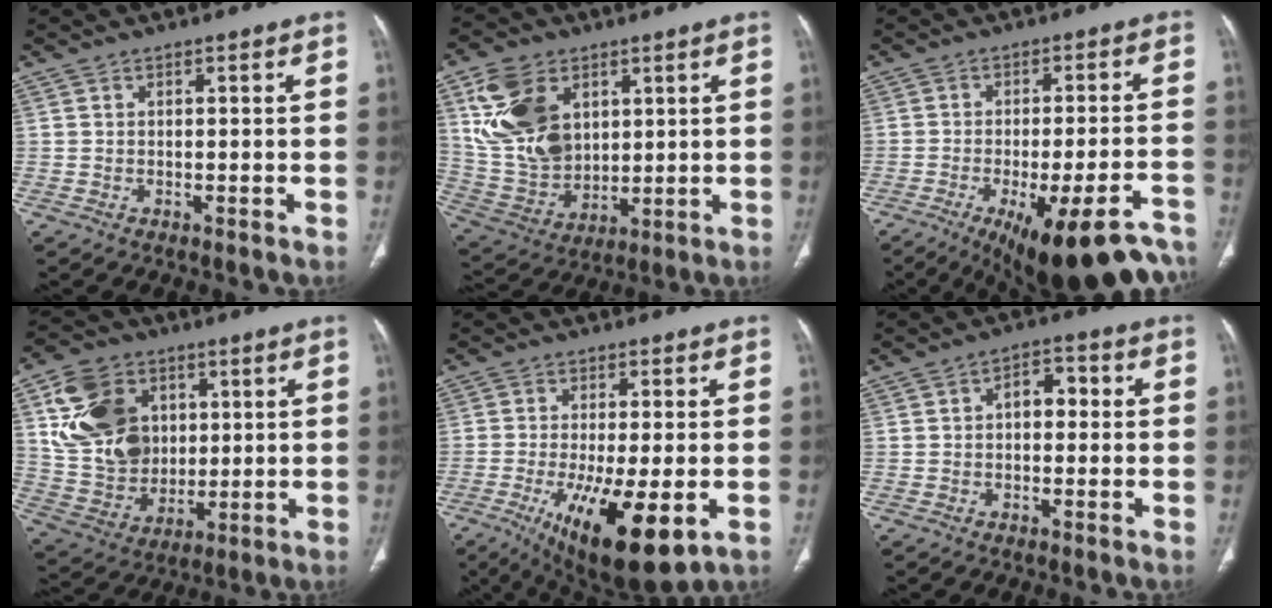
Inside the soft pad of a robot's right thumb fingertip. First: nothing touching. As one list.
[{"total": 16.6, "force": [5.9, 11.6, 10.4], "torque": [-0.176, -0.018, 0.131]}, {"total": 21.1, "force": [-15.4, 5.2, 13.5], "torque": [-0.133, 0.043, -0.205]}, {"total": 18.0, "force": [4.9, 14.1, 10.1], "torque": [-0.160, -0.007, 0.101]}, {"total": 15.8, "force": [-5.4, 4.8, 14.0], "torque": [-0.232, -0.023, -0.072]}, {"total": 5.0, "force": [0.2, 3.2, 3.8], "torque": [-0.037, 0.020, -0.006]}]